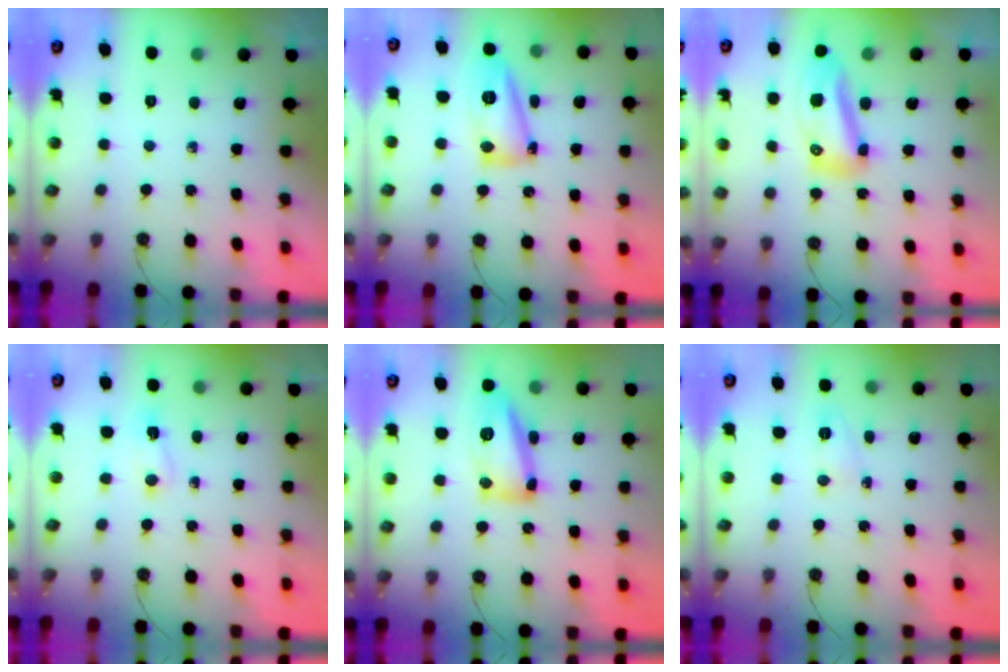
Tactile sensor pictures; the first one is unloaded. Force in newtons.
{"total": 13.0, "press": 12.9, "slide": 1.5}
{"total": 12.3, "press": 12.2, "slide": 1.3}
{"total": 3.1, "press": 3.1, "slide": 0.4}
{"total": 14.0, "press": 13.9, "slide": 1.4}
{"total": 3.2, "press": 3.0, "slide": 1.0}